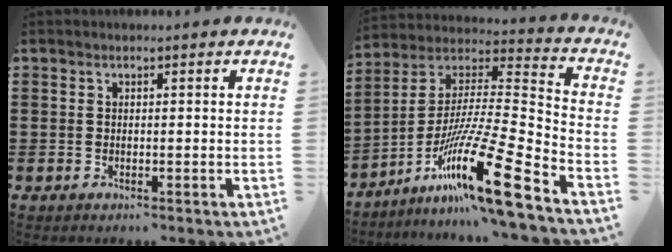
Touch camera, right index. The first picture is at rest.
{"total": 18.3, "force": [-11.0, 1.4, 14.6], "torque": [-0.263, 0.008, -0.198]}